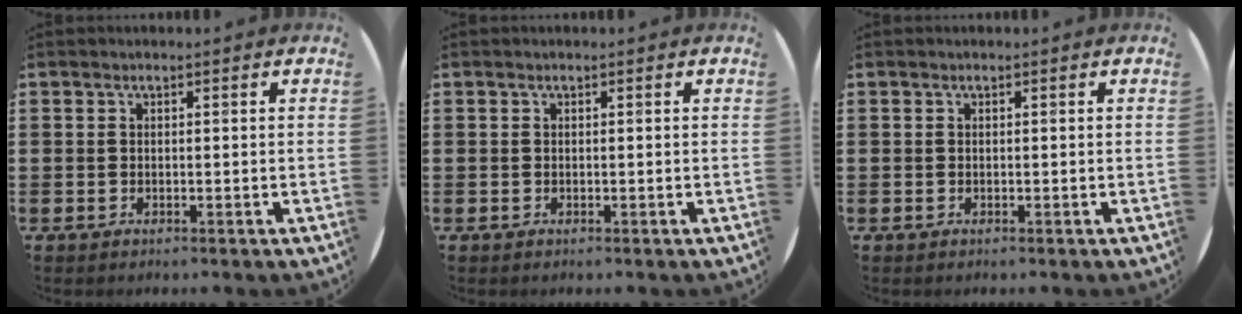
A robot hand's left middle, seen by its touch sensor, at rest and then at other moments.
{"total": 0.0}
{"total": 0.0}